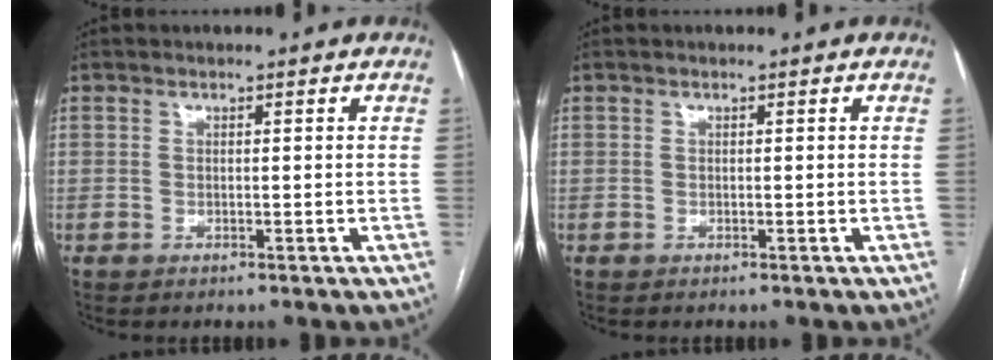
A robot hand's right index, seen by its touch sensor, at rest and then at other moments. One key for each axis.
{"total": 0.0}